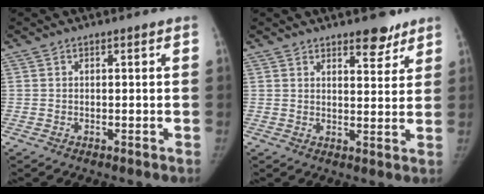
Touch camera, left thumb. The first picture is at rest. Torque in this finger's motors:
{"motor_torque": [0.31, -0.14, 0.16, -0.55, 0.11]}